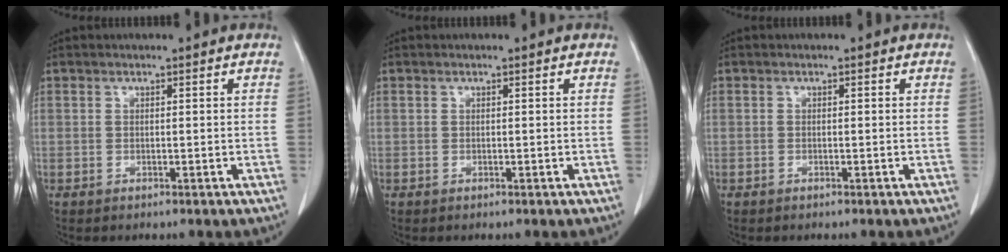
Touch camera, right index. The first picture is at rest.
{"total": 0.0}
{"total": 0.0}